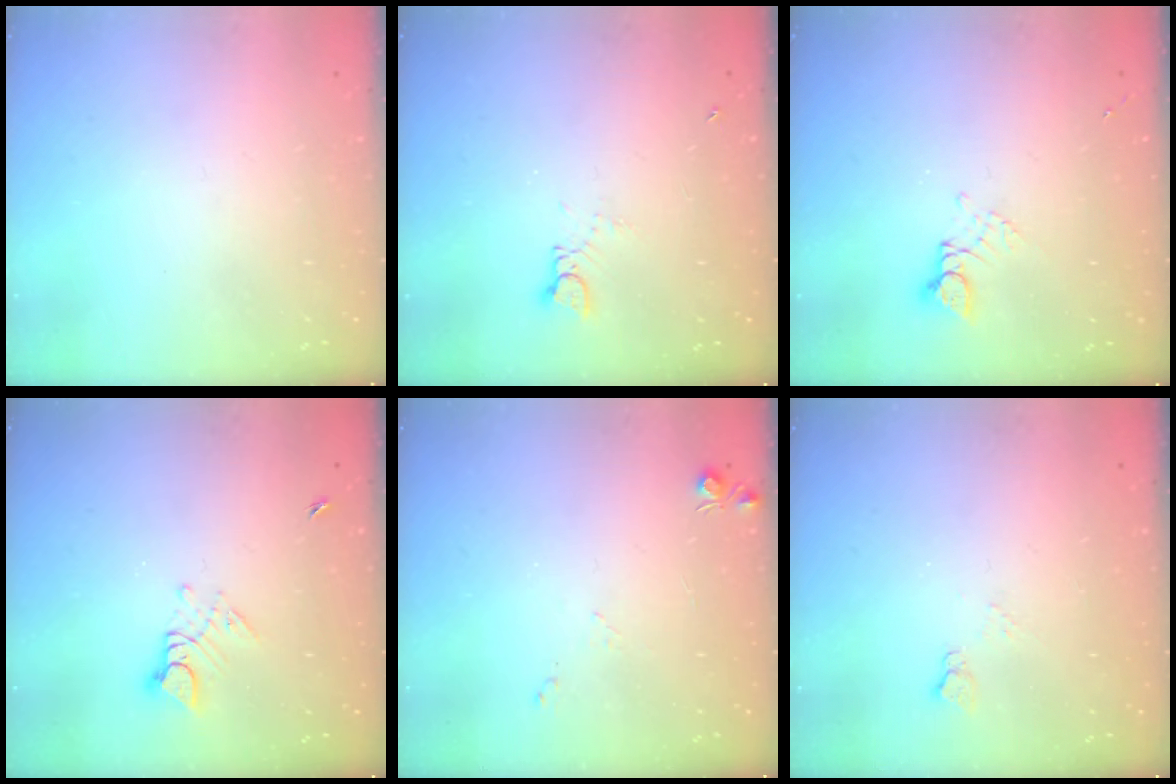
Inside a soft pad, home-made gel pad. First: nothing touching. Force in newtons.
{"total": 1.2, "press": 1.1, "slide": 0.1}
{"total": 2.8, "press": 2.8, "slide": 0.3}
{"total": 5.1, "press": 5.1, "slide": 0.5}
{"total": 5.7, "press": 5.6, "slide": 0.8}
{"total": 4.9, "press": 4.8, "slide": 0.6}